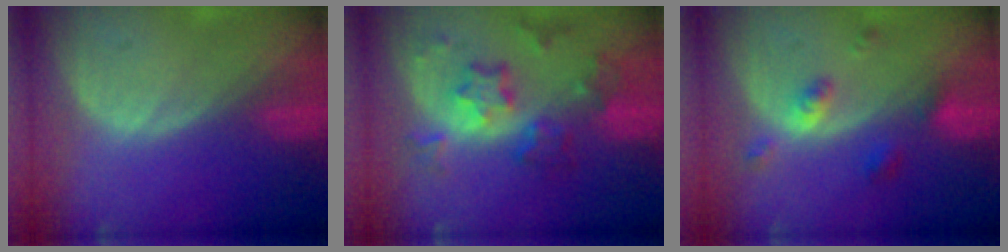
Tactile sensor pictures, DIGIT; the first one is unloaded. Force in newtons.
{"total": 8.2, "press": 7.2, "slide": 4.0}
{"total": 4.3, "press": 3.9, "slide": 1.7}